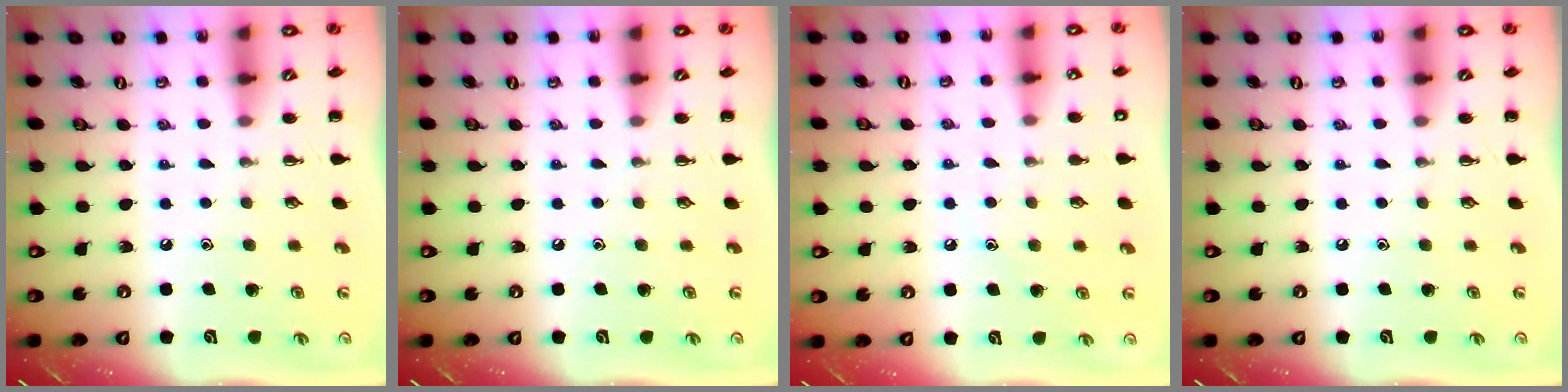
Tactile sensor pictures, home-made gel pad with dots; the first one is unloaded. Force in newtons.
{"total": 0.0}
{"total": 6.1, "press": 5.9, "slide": 1.6}
{"total": 0.0}